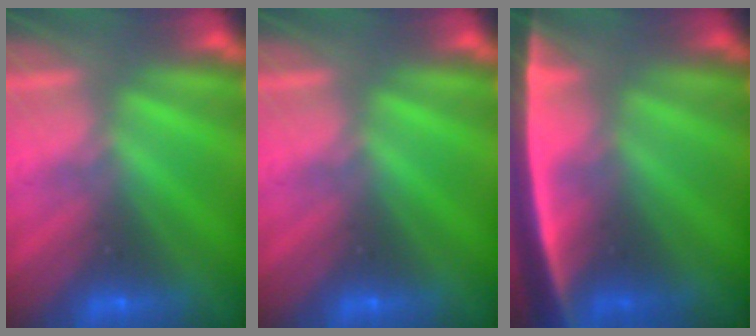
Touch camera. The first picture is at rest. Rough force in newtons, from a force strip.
{"total": 0.0}
{"total": 11.3}